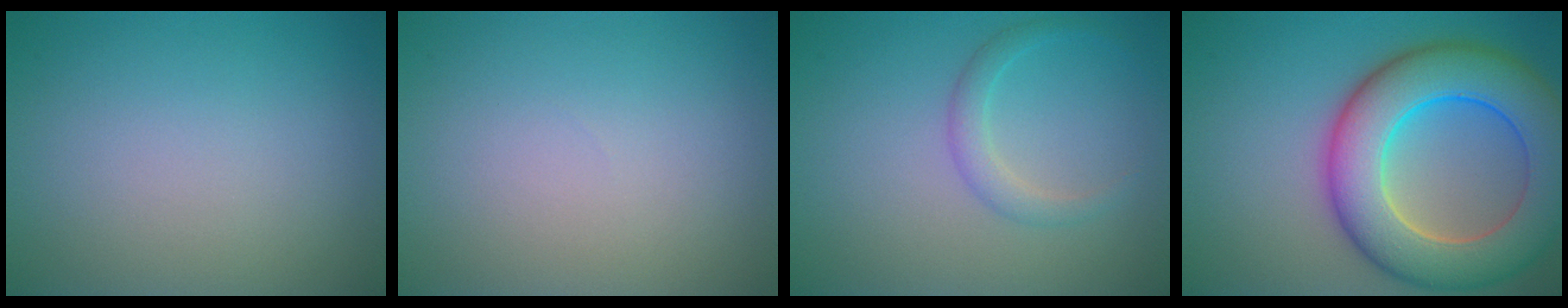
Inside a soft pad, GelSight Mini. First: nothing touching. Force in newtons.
{"total": 0.0}
{"total": 1.8, "press": 1.8, "slide": 0.1}
{"total": 11.1, "press": 11.1, "slide": 0.4}